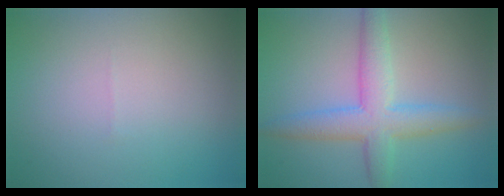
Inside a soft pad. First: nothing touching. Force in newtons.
{"total": 5.2, "press": 5.2, "slide": 0.3}